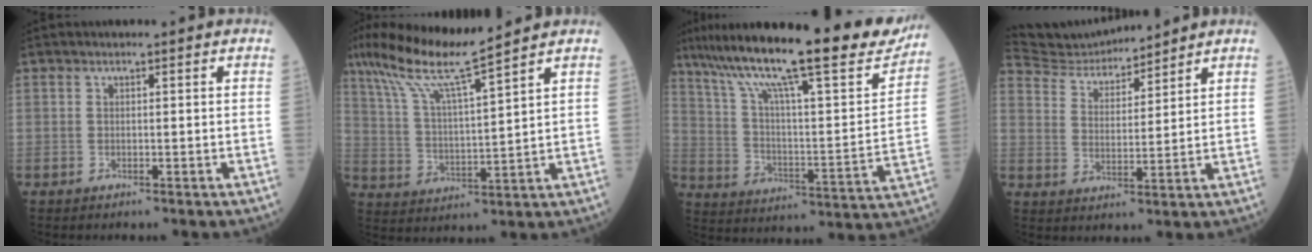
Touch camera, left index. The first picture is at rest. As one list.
[{"total": 11.1, "force": [8.8, -1.2, 6.7], "torque": [-0.130, 0.005, 0.166]}, {"total": 27.2, "force": [21.6, 3.5, 16.1], "torque": [-0.270, -0.009, 0.312]}, {"total": 9.8, "force": [9.7, 0.9, 1.3], "torque": [-0.038, 0.020, 0.184]}]